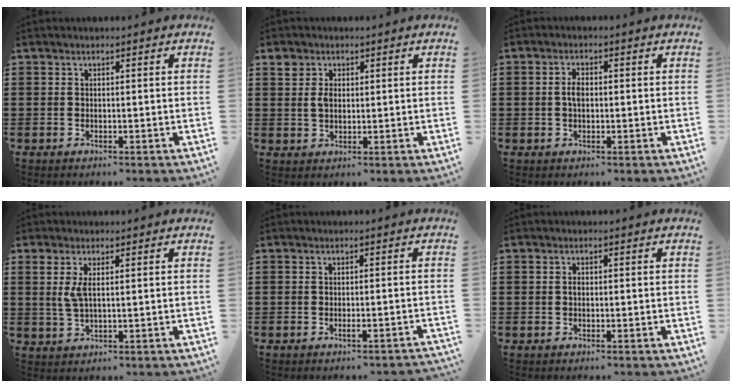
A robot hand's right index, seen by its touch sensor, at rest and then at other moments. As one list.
[{"total": 2.8, "force": [1.0, 2.1, 1.6], "torque": [-0.031, 0.007, 0.016]}, {"total": 2.7, "force": [0.0, 1.3, 2.4], "torque": [-0.046, 0.005, -0.002]}, {"total": 3.4, "force": [1.0, 1.2, 3.0], "torque": [-0.070, 0.005, 0.013]}, {"total": 1.3, "force": [-1.0, 0.2, 0.8], "torque": [-0.015, -0.005, -0.017]}, {"total": 0.9, "force": [0.0, 0.5, 0.7], "torque": [-0.016, 0.001, -0.001]}]